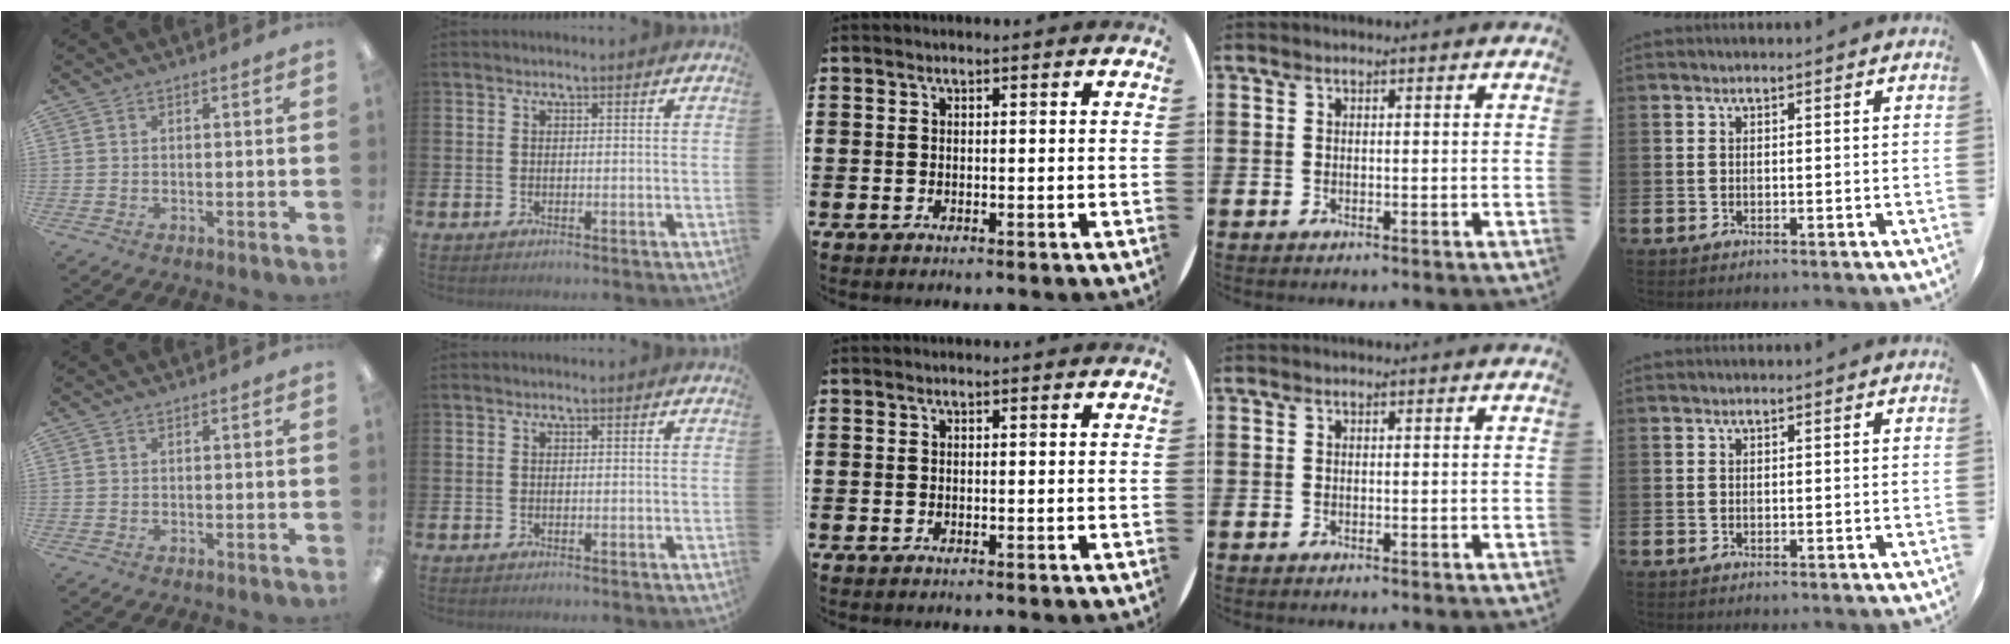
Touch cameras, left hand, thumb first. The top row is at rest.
{}